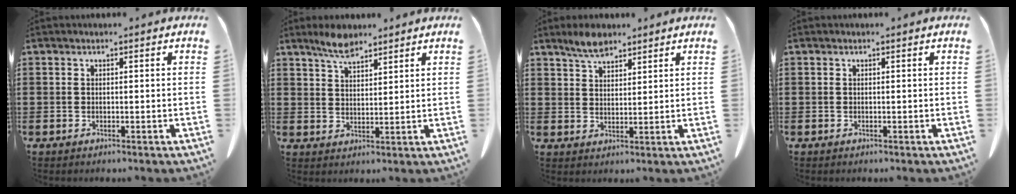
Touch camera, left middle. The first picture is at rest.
{"total": 4.7, "force": [3.9, 1.4, 2.3], "torque": [-0.054, -0.004, 0.071]}
{"total": 4.3, "force": [3.6, 1.6, 1.7], "torque": [-0.043, 0.000, 0.067]}
{"total": 0.0}